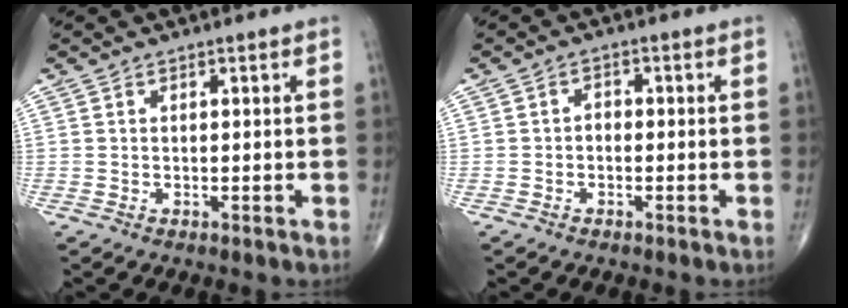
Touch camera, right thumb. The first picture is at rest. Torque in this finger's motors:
{"motor_torque": [-0.20, -0.03, -0.13, -0.08, 0.01]}